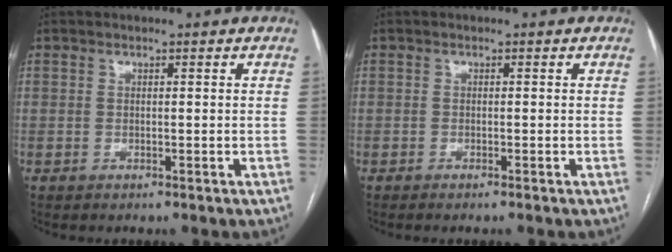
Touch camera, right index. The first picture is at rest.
{"total": 1.0, "force": [-0.8, -0.2, 0.6], "torque": [-0.010, 0.001, -0.012]}